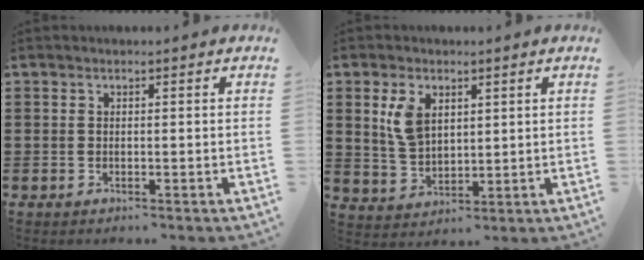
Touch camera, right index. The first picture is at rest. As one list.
[{"total": 5.7, "force": [2.4, 3.4, 3.8], "torque": [-0.088, 0.010, 0.043]}]